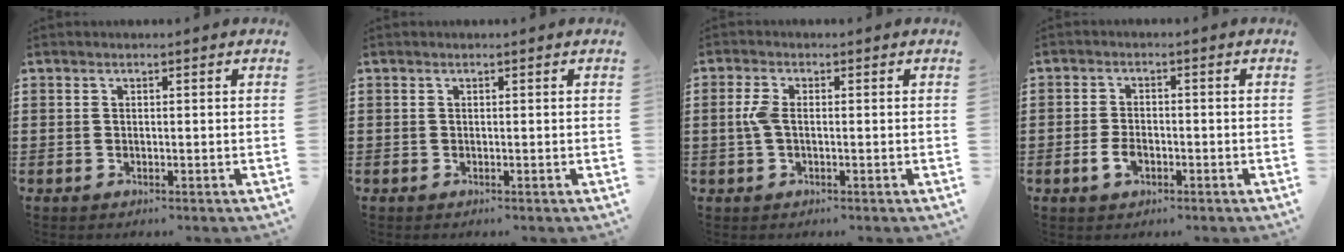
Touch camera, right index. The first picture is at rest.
{"total": 0.0}
{"total": 3.2, "force": [-0.2, 1.3, 2.9], "torque": [-0.077, -0.004, -0.011]}
{"total": 3.0, "force": [-1.2, 1.7, 2.2], "torque": [-0.048, -0.001, -0.022]}